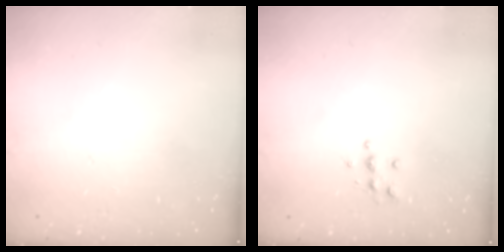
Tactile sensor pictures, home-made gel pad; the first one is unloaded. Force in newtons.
{"total": 5.1, "press": 5.1, "slide": 0.3}